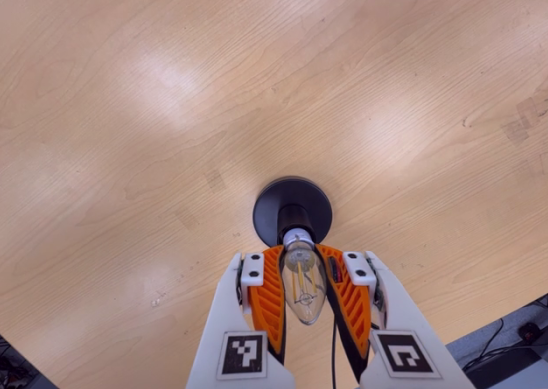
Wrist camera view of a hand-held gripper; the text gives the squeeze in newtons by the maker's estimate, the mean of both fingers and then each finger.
{"total": 26.5, "left": 29.7, "right": 23.3}